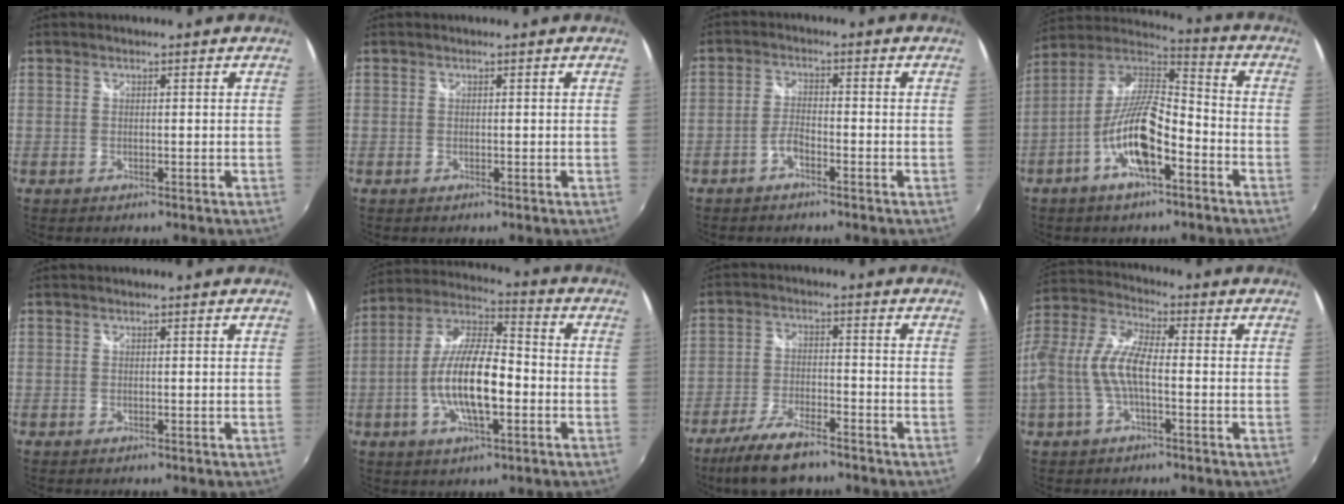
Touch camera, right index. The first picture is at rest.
{"total": 0.0}
{"total": 3.0, "force": [-2.1, 0.9, 2.0], "torque": [-0.052, 0.008, -0.042]}
{"total": 14.4, "force": [-6.1, 4.6, 12.2], "torque": [-0.247, 0.000, -0.118]}
{"total": 0.0}
{"total": 14.7, "force": [-3.4, 4.9, 13.4], "torque": [-0.265, 0.001, -0.066]}
{"total": 10.7, "force": [-8.2, 3.2, 6.0], "torque": [-0.138, -0.015, -0.148]}
{"total": 12.6, "force": [-2.2, 4.4, 11.6], "torque": [-0.239, 0.004, -0.044]}